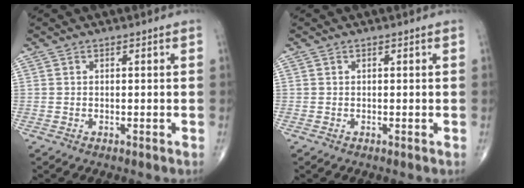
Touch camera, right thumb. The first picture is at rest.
{"total": 0.0}